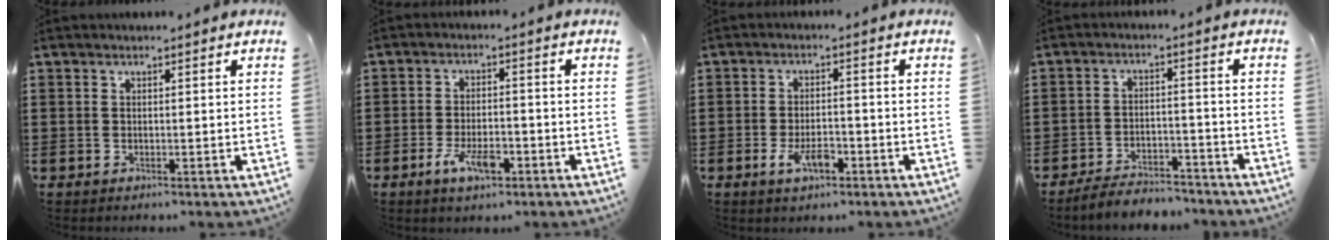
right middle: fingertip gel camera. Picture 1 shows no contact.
{"total": 5.4, "force": [-2.9, 2.1, 4.1], "torque": [-0.085, 0.003, -0.056]}
{"total": 4.5, "force": [-2.1, 1.8, 3.5], "torque": [-0.071, 0.001, -0.041]}
{"total": 4.6, "force": [-4.5, 0.7, 0.6], "torque": [-0.011, 0.009, -0.092]}